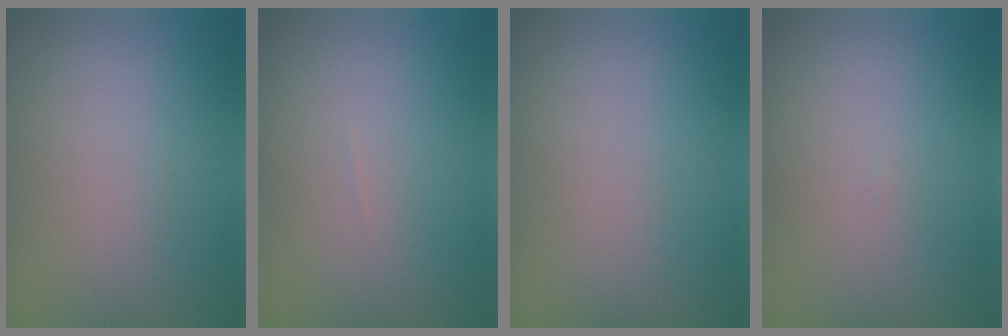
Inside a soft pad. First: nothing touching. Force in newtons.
{"total": 0.0}
{"total": 0.0}
{"total": 0.0}